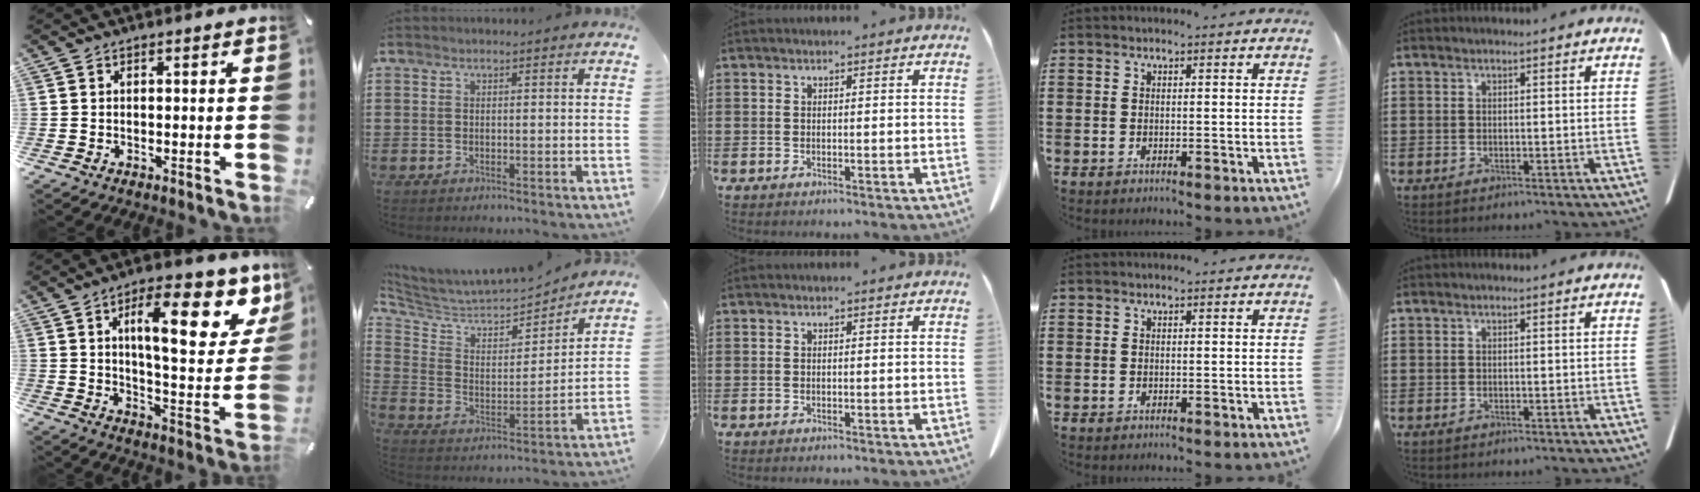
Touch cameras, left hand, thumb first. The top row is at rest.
{"thumb": {"total": 20.4, "force": [9.4, 7.1, 16.7], "torque": [-0.234, -0.047, 0.138]}, "index": {"total": 4.5, "force": [4.2, 1.5, 0.7], "torque": [-0.046, -0.042, 0.065]}}